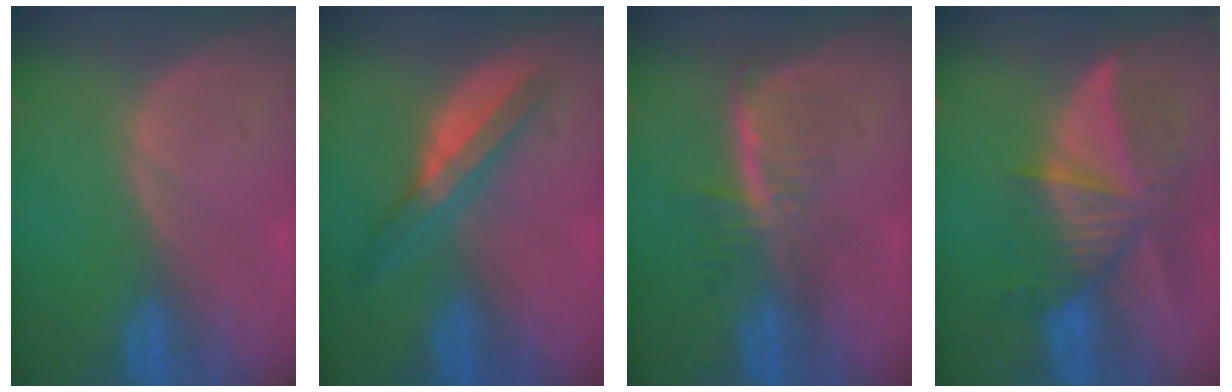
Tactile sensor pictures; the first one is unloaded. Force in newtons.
{"total": 5.6, "press": 5.3, "slide": 2.0}
{"total": 6.0, "press": 5.1, "slide": 3.0}
{"total": 9.7, "press": 8.6, "slide": 4.4}